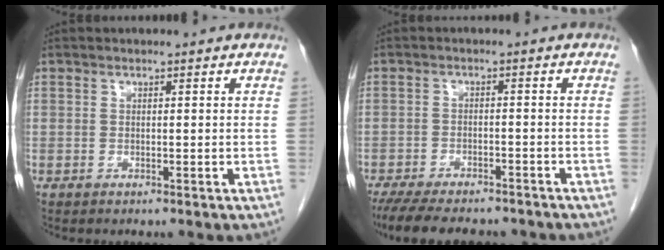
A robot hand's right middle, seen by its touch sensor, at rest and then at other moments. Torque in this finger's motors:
{"motor_torque": [0.44, -0.36, 0.08, 0.07]}